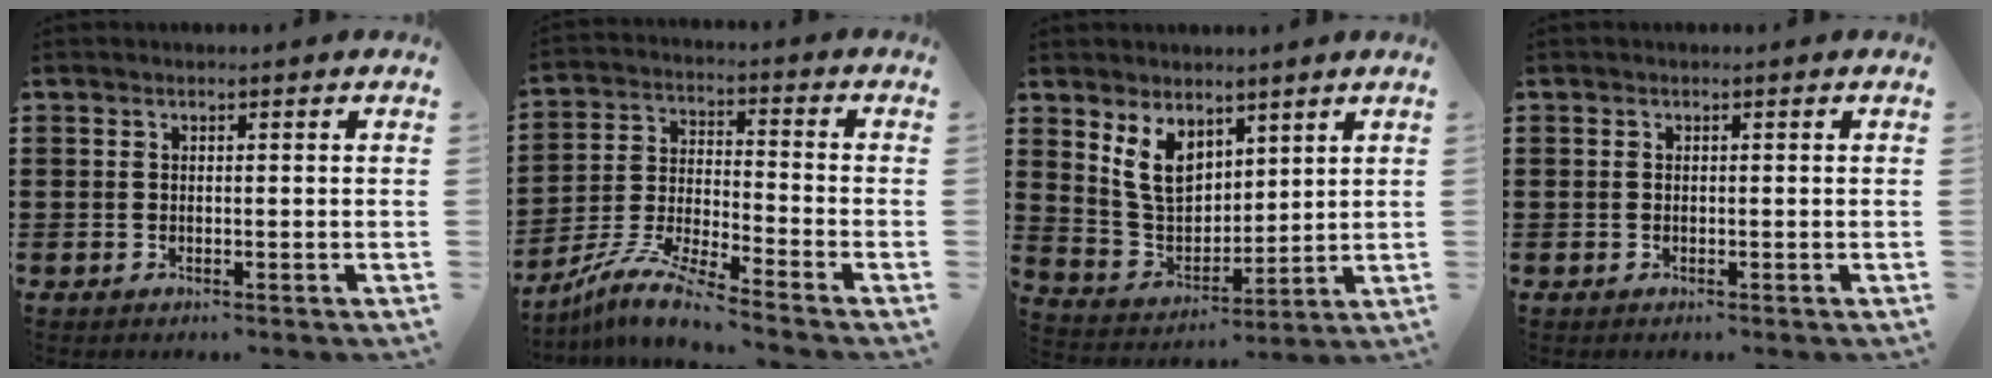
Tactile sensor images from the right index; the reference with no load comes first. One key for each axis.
{"total": 8.2, "fx": -7.5, "fy": -0.1, "fz": 3.1, "tx": -0.078, "ty": -0.007, "tz": -0.154}
{"total": 7.8, "fx": 4.3, "fy": 5.2, "fz": 4.0, "tx": -0.107, "ty": -0.002, "tz": 0.082}
{"total": 0.0}